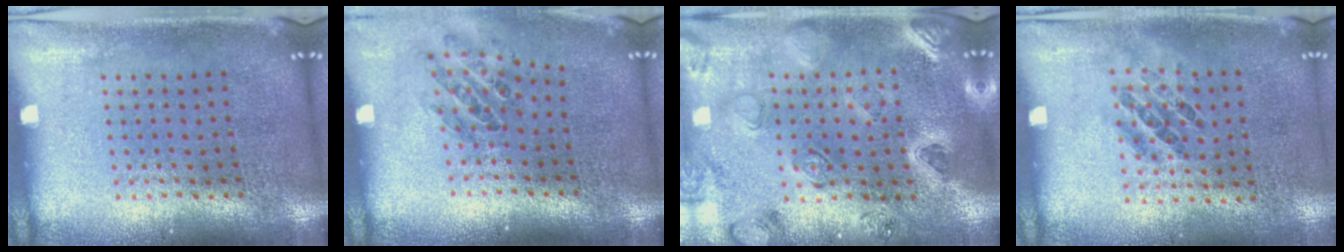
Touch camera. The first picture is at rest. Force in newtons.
{"total": 0.9, "press": 0.9, "slide": 0.1}
{"total": 1.4, "press": 1.4, "slide": 0.2}
{"total": 1.0, "press": 0.7, "slide": 0.7}